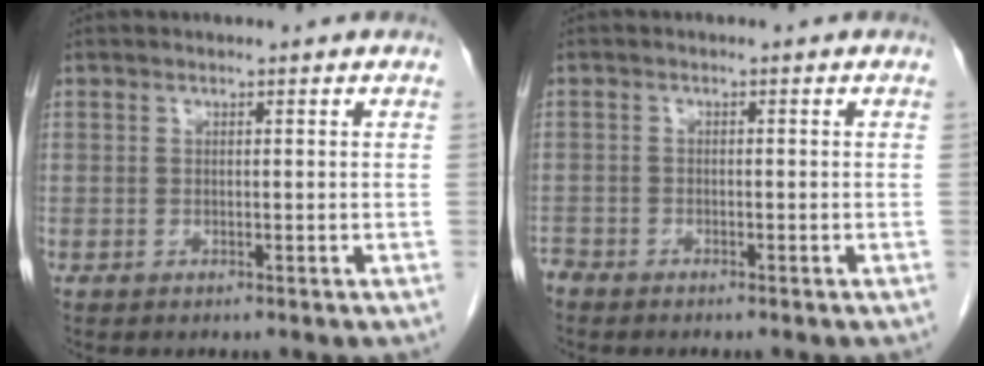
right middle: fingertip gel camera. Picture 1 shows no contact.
{"total": 1.9, "force": [-1.8, 0.5, 0.2], "torque": [-0.004, -0.003, -0.033]}